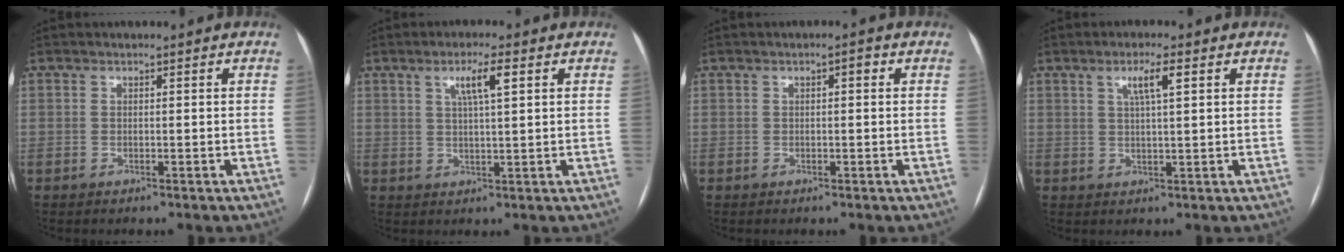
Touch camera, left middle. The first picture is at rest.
{"total": 4.5, "force": [1.9, 0.3, 4.1], "torque": [-0.074, 0.005, 0.034]}
{"total": 1.1, "force": [0.3, 0.3, 1.0], "torque": [-0.010, 0.006, 0.002]}
{"total": 3.8, "force": [1.6, 0.2, 3.5], "torque": [-0.063, 0.004, 0.029]}